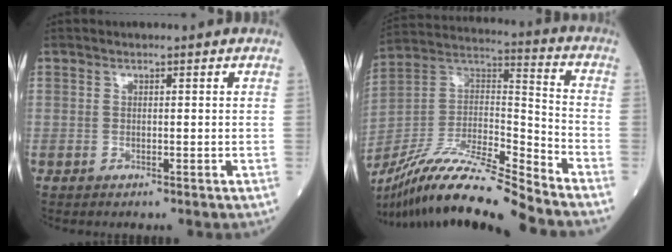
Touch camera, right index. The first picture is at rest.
{"total": 19.8, "force": [-17.4, -0.2, 9.5], "torque": [-0.199, 0.003, -0.323]}